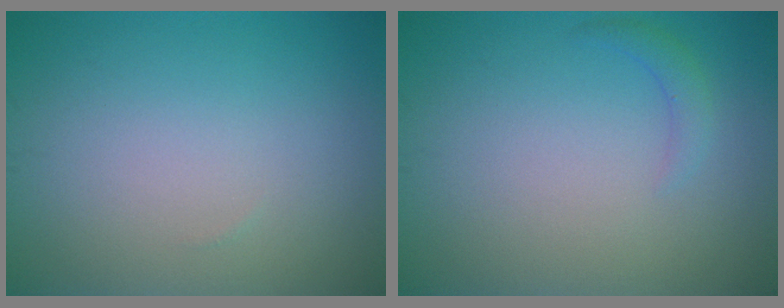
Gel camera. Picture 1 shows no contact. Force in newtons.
{"total": 1.2, "press": 1.2, "slide": 0.2}